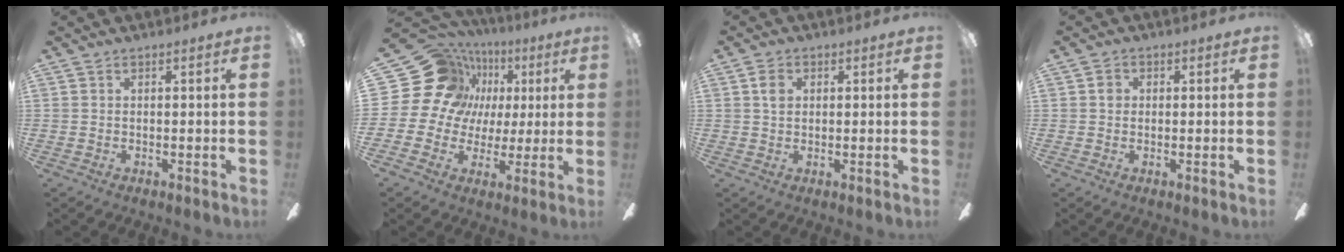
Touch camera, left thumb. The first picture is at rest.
{"total": 18.1, "force": [4.6, 16.0, 6.9], "torque": [-0.132, -0.016, 0.108]}
{"total": 2.9, "force": [1.0, 2.1, 1.8], "torque": [-0.029, 0.002, 0.016]}
{"total": 2.0, "force": [0.4, 1.7, 0.9], "torque": [-0.009, 0.004, 0.003]}